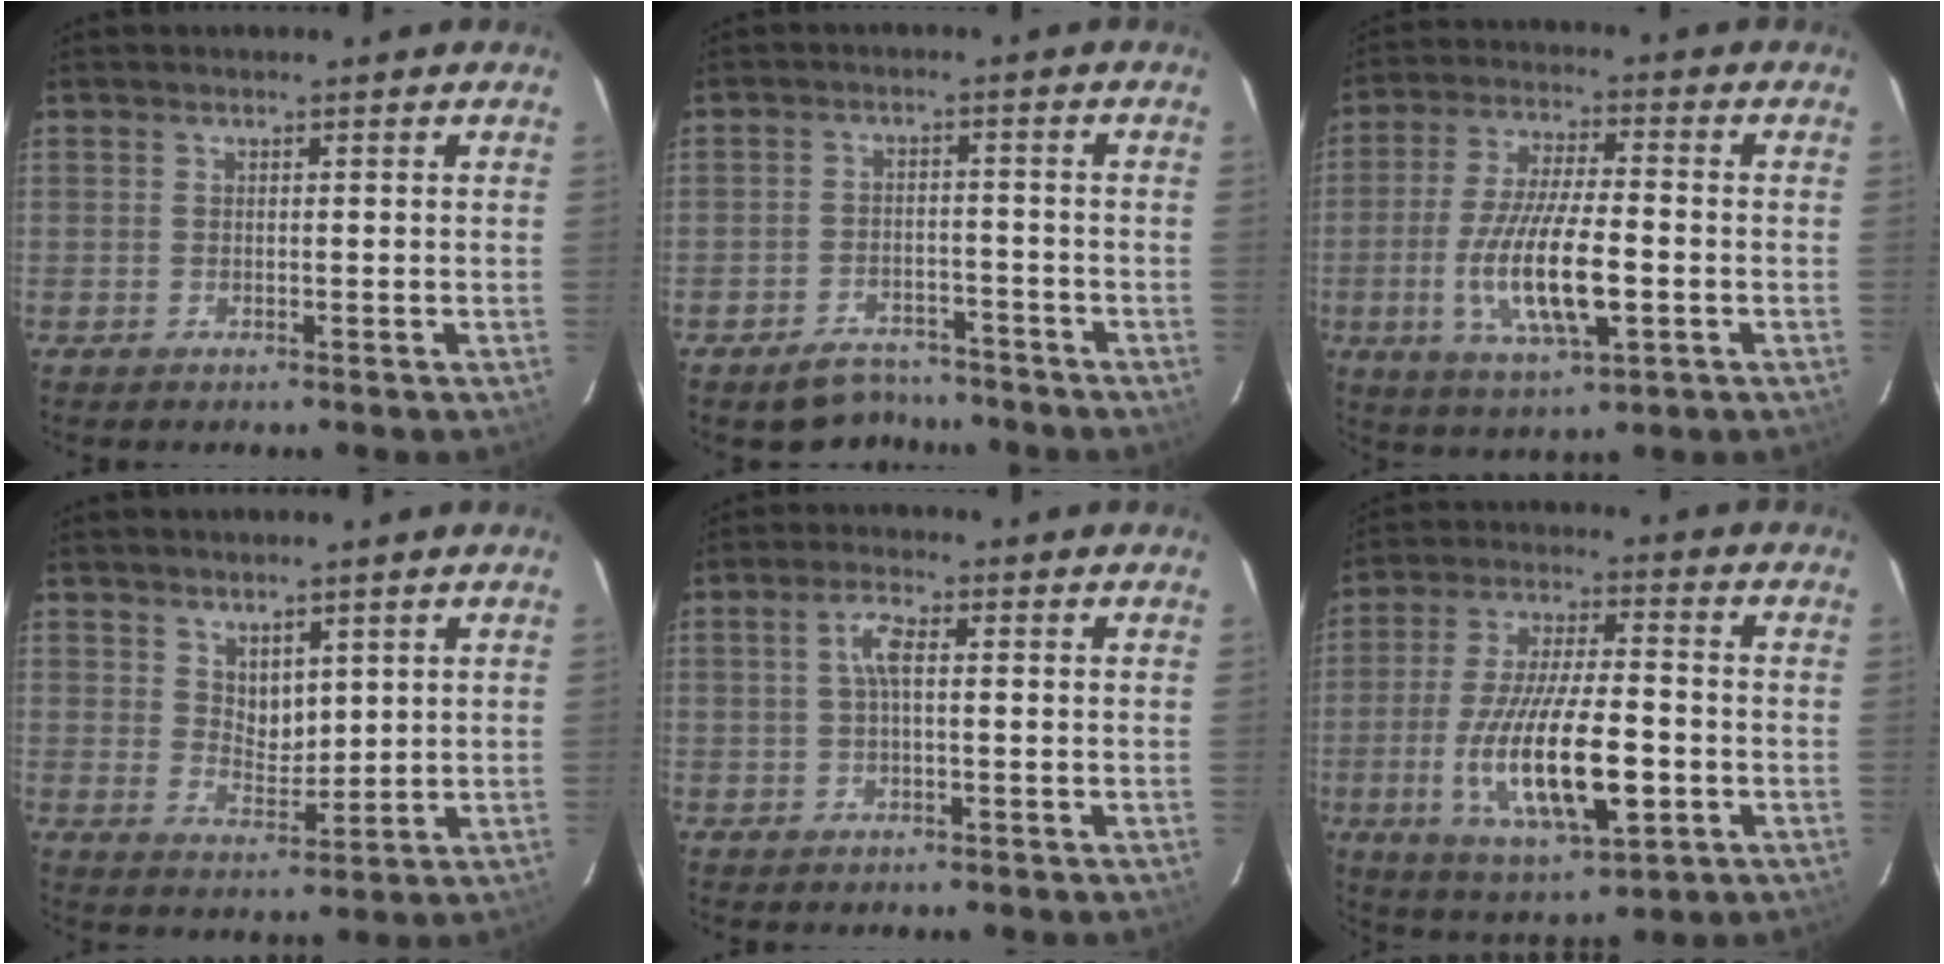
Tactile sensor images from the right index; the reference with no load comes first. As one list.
[{"total": 7.3, "force": [-6.2, 3.4, 1.6], "torque": [-0.043, 0.013, -0.080]}, {"total": 14.4, "force": [-3.5, 4.0, 13.4], "torque": [-0.268, -0.013, -0.060]}, {"total": 4.3, "force": [2.9, 2.6, 1.9], "torque": [-0.025, 0.000, 0.058]}, {"total": 3.3, "force": [0.3, 1.0, 3.2], "torque": [-0.066, 0.008, 0.006]}, {"total": 17.7, "force": [-4.6, 5.4, 16.2], "torque": [-0.323, -0.020, -0.073]}]